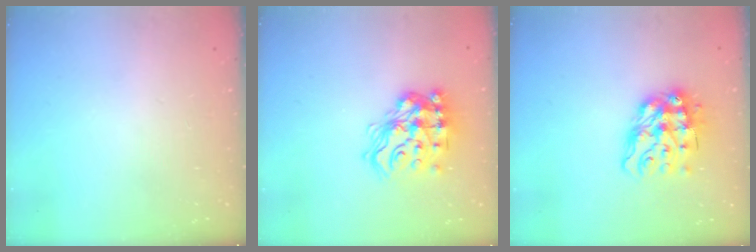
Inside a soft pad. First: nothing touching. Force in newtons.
{"total": 16.9, "press": 16.7, "slide": 2.8}
{"total": 13.2, "press": 13.2, "slide": 1.4}